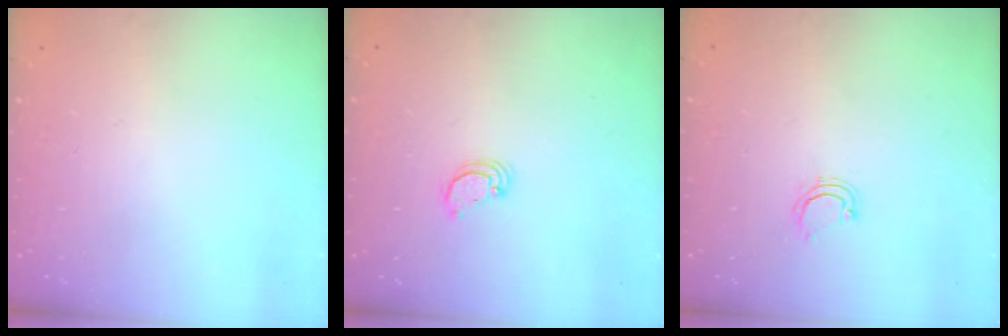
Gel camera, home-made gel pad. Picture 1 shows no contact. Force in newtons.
{"total": 2.9, "press": 2.9, "slide": 0.1}
{"total": 4.7, "press": 4.6, "slide": 0.9}